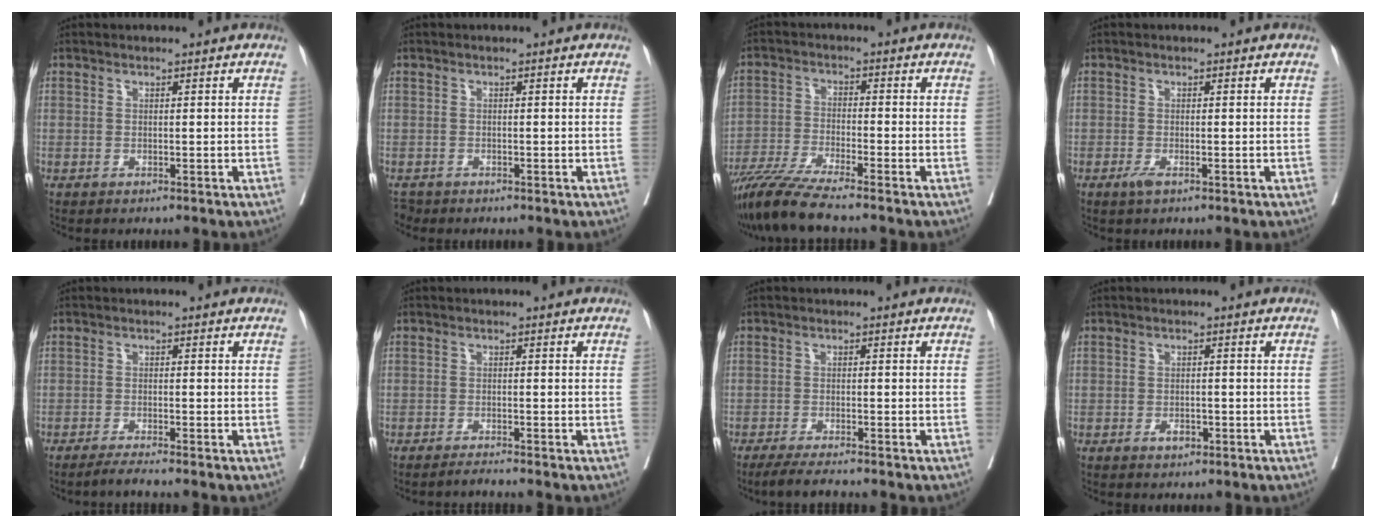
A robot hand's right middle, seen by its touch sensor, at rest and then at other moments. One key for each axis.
{"total": 1.1, "fx": -1.0, "fy": 0.3, "fz": 0.0, "tx": -0.003, "ty": -0.005, "tz": -0.016}
{"total": 8.6, "fx": -7.3, "fy": -1.0, "fz": 4.4, "tx": -0.072, "ty": -0.029, "tz": -0.135}
{"total": 1.3, "fx": -0.8, "fy": 0.1, "fz": 1.0, "tx": -0.021, "ty": -0.004, "tz": -0.013}
{"total": 2.5, "fx": -2.2, "fy": -0.7, "fz": 1.1, "tx": -0.024, "ty": -0.006, "tz": -0.043}
{"total": 1.5, "fx": -1.4, "fy": -0.6, "fz": 0.3, "tx": -0.008, "ty": -0.002, "tz": -0.027}
{"total": 4.2, "fx": -3.6, "fy": -0.2, "fz": 2.2, "tx": -0.036, "ty": -0.012, "tz": -0.064}
{"total": 1.6, "fx": -0.8, "fy": 1.0, "fz": 1.0, "tx": -0.016, "ty": 0.001, "tz": -0.010}